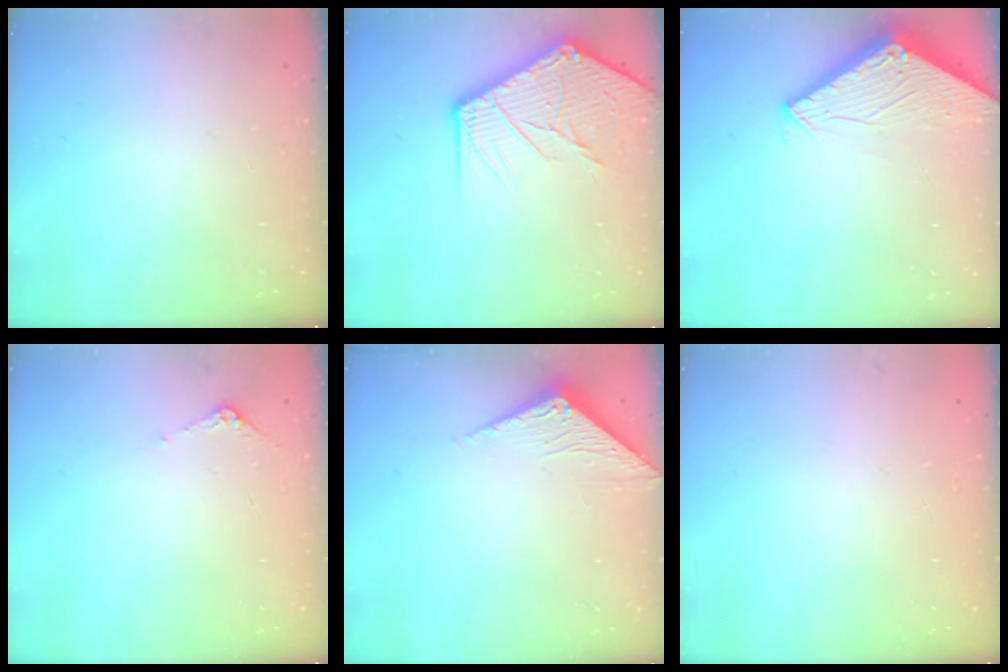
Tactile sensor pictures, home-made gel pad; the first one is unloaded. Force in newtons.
{"total": 13.2, "press": 13.0, "slide": 2.1}
{"total": 2.9, "press": 2.9, "slide": 0.2}
{"total": 4.2, "press": 4.2, "slide": 0.4}
{"total": 3.3, "press": 3.3, "slide": 0.2}
{"total": 0.0}